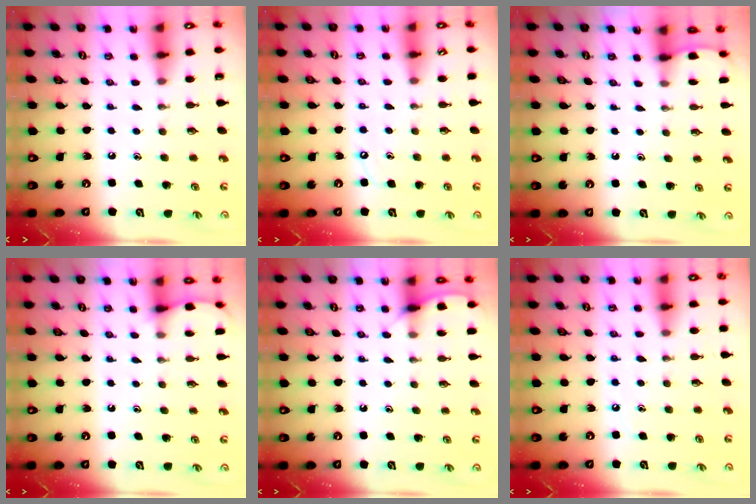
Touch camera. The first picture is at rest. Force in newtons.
{"total": 5.3, "press": 5.2, "slide": 0.7}
{"total": 0.9, "press": 0.9, "slide": 0.1}
{"total": 3.0, "press": 3.0, "slide": 0.5}
{"total": 5.6, "press": 5.5, "slide": 0.6}
{"total": 6.6, "press": 6.5, "slide": 0.9}